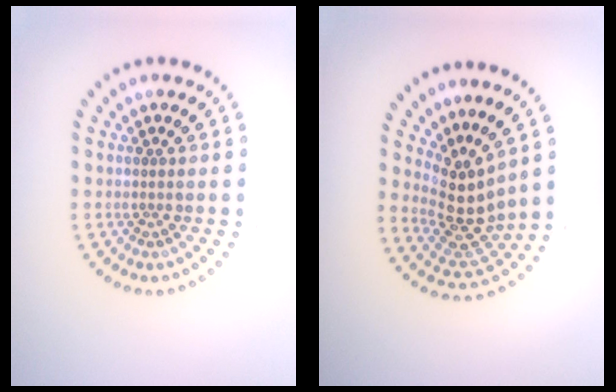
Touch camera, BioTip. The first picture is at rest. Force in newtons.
{"total": 4.3, "press": 3.1, "slide": 3.0}